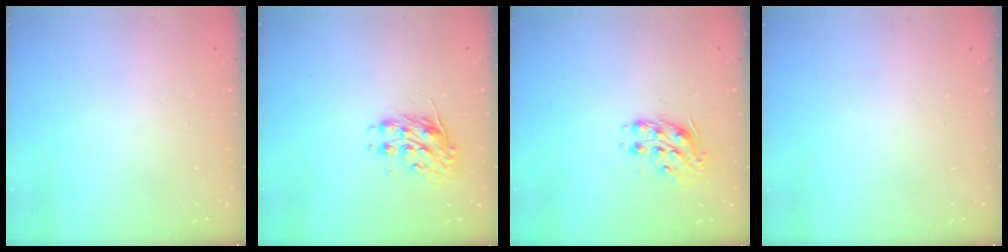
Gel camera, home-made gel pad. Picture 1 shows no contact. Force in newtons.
{"total": 8.0, "press": 8.0, "slide": 0.4}
{"total": 9.3, "press": 9.3, "slide": 0.2}
{"total": 0.0}